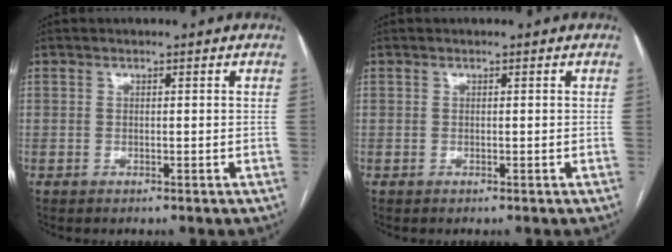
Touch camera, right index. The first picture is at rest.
{"total": 0.0}